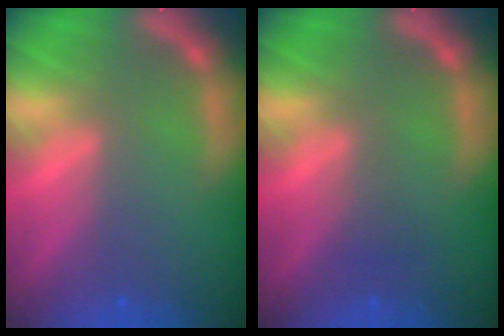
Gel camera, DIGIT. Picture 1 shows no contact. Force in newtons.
{"total": 1.0}